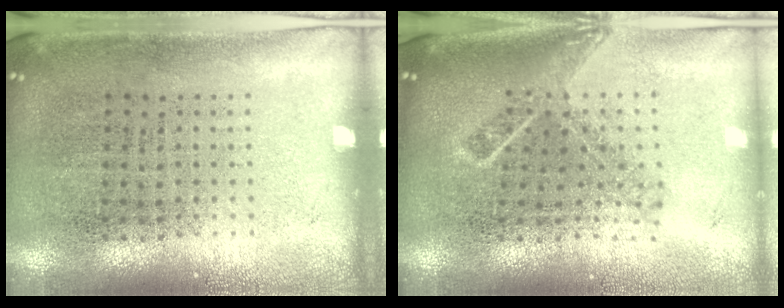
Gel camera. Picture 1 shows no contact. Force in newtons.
{"total": 1.8, "press": 1.3, "slide": 1.3}